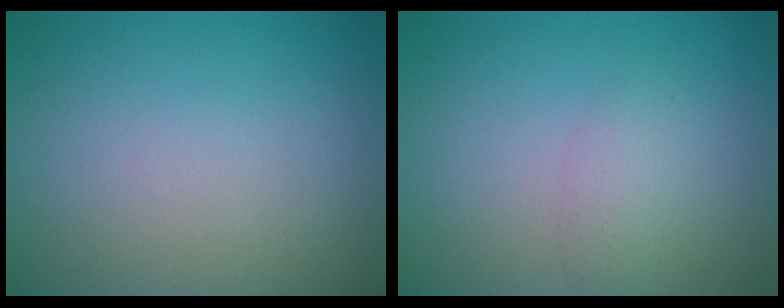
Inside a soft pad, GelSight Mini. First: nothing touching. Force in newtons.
{"total": 1.6, "press": 1.6, "slide": 0.1}